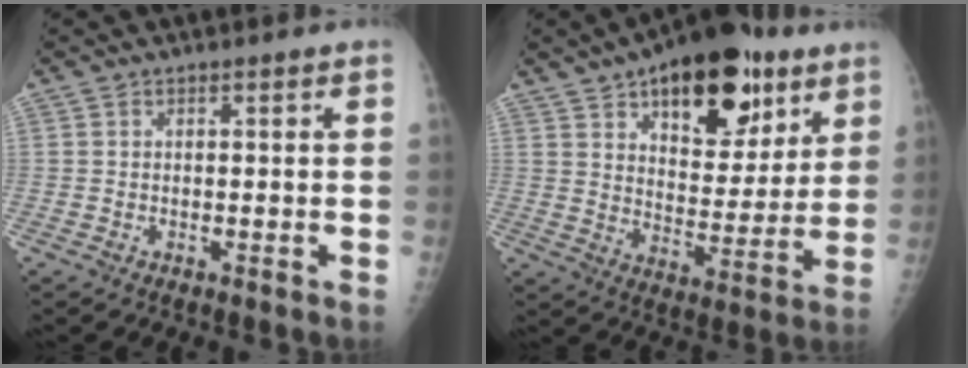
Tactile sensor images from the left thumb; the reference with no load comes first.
{"total": 22.1, "force": [12.1, 11.2, 14.7], "torque": [-0.166, -0.043, 0.185]}